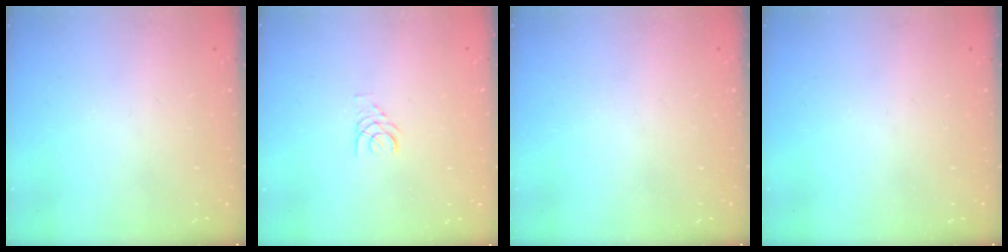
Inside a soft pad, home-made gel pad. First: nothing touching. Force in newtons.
{"total": 1.4, "press": 1.4, "slide": 0.2}
{"total": 0.0}
{"total": 0.0}